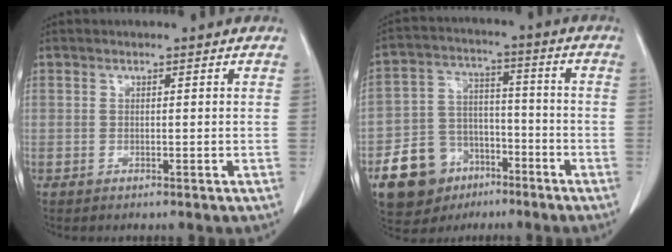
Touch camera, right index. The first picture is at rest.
{"total": 11.9, "force": [-6.6, 9.0, 4.2], "torque": [-0.088, 0.032, -0.106]}